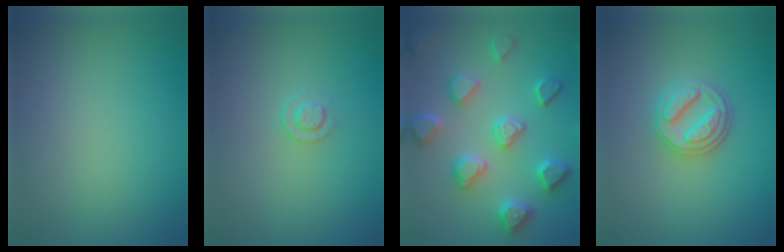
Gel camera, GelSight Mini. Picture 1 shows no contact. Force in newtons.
{"total": 1.1, "press": 0.7, "slide": 0.9}
{"total": 4.7, "press": 4.6, "slide": 0.6}
{"total": 3.6, "press": 3.1, "slide": 1.8}